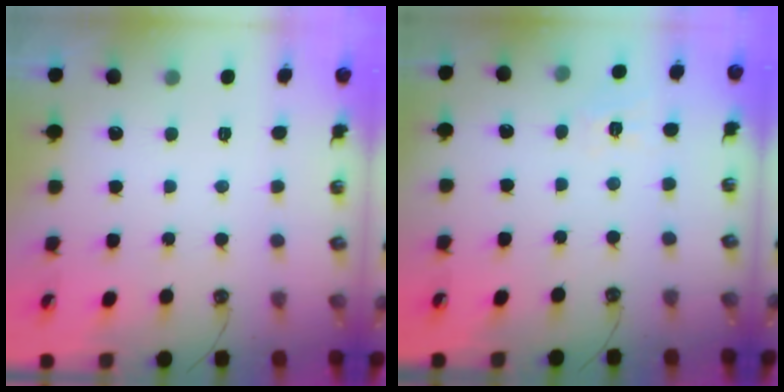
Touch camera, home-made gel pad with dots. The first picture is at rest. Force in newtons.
{"total": 4.0, "press": 4.0, "slide": 0.4}